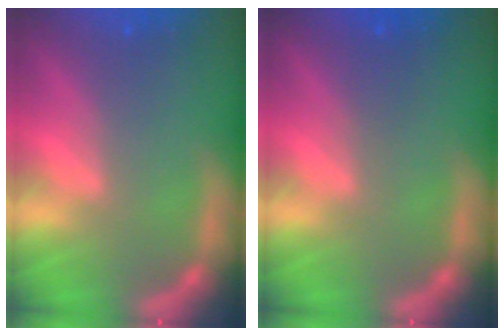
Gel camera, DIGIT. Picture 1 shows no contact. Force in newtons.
{"total": 0.9}